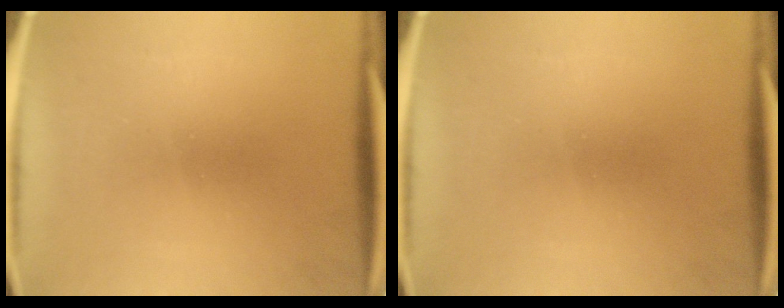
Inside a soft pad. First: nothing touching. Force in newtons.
{"total": 0.0}